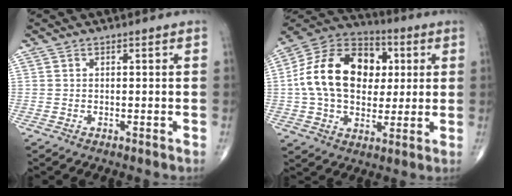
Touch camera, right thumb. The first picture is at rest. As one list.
[{"total": 21.0, "force": [2.6, 14.8, 14.7], "torque": [-0.238, 0.019, 0.041]}]